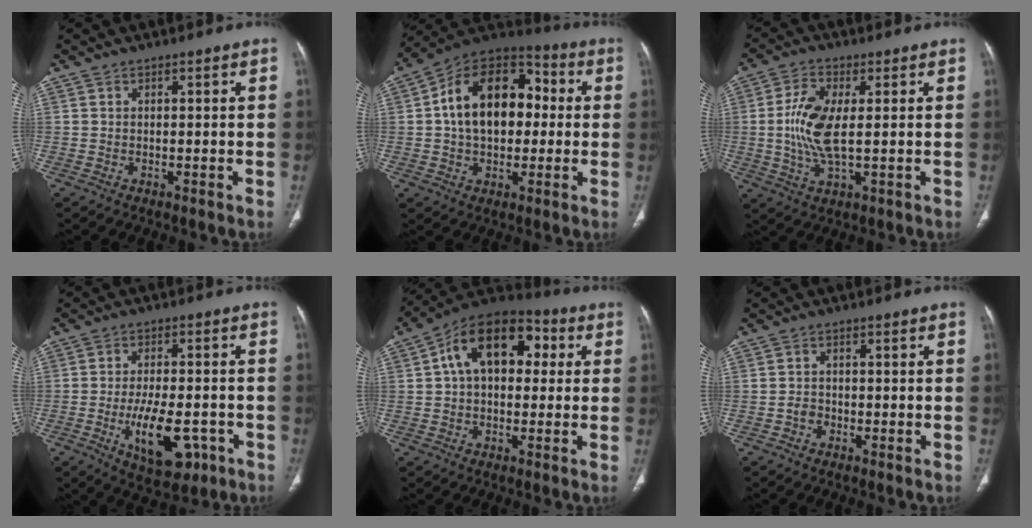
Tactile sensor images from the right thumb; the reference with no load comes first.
{"total": 19.0, "force": [1.7, 12.7, 14.1], "torque": [-0.197, 0.037, 0.021]}
{"total": 9.5, "force": [0.4, 3.9, 8.6], "torque": [-0.191, -0.006, 0.008]}
{"total": 11.9, "force": [-4.3, 5.6, 9.6], "torque": [-0.139, 0.009, -0.058]}
{"total": 16.1, "force": [3.4, 10.2, 11.9], "torque": [-0.155, 0.033, 0.045]}
{"total": 1.6, "force": [-0.8, 1.3, 0.6], "torque": [-0.002, 0.009, -0.018]}